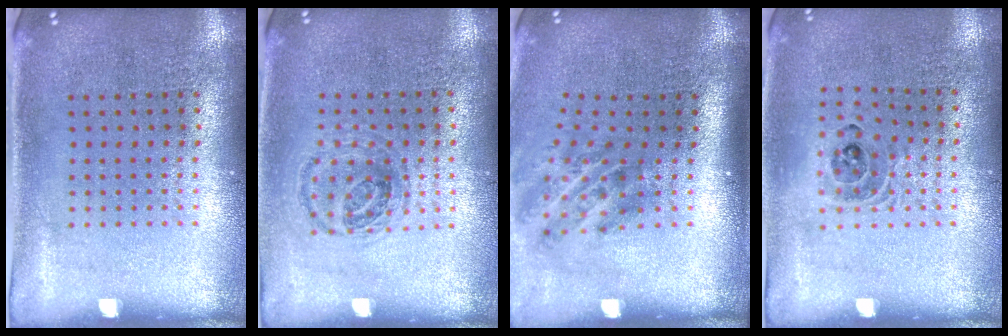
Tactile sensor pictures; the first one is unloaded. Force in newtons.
{"total": 1.0, "press": 0.9, "slide": 0.4}
{"total": 1.9, "press": 1.2, "slide": 1.5}
{"total": 1.1, "press": 1.0, "slide": 0.4}